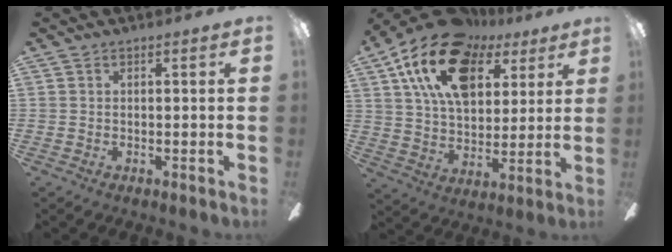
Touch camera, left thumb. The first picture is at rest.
{"total": 20.0, "force": [10.5, 12.1, 12.1], "torque": [-0.227, -0.032, 0.190]}